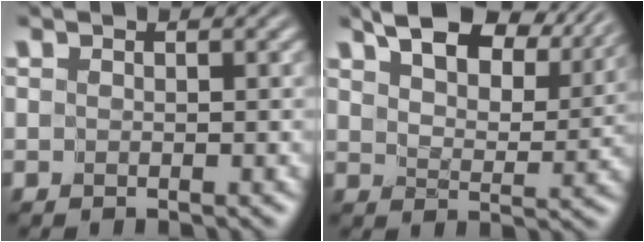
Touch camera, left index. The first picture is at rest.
{"total": 9.0, "force": [6.5, 3.8, 4.8], "torque": [-0.090, 0.017, 0.097]}